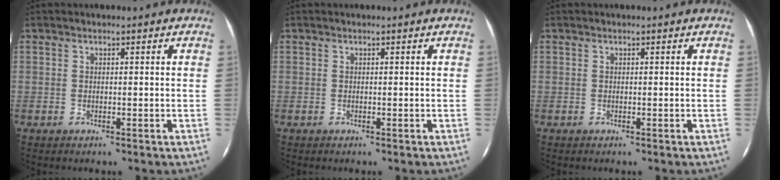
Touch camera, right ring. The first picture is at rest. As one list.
[{"total": 0.0}, {"total": 0.0}]